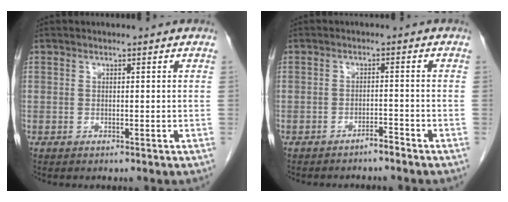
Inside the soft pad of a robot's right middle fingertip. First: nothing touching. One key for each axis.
{"total": 1.8, "fx": -1.7, "fy": -0.1, "fz": 0.6, "tx": -0.010, "ty": -0.001, "tz": -0.026}